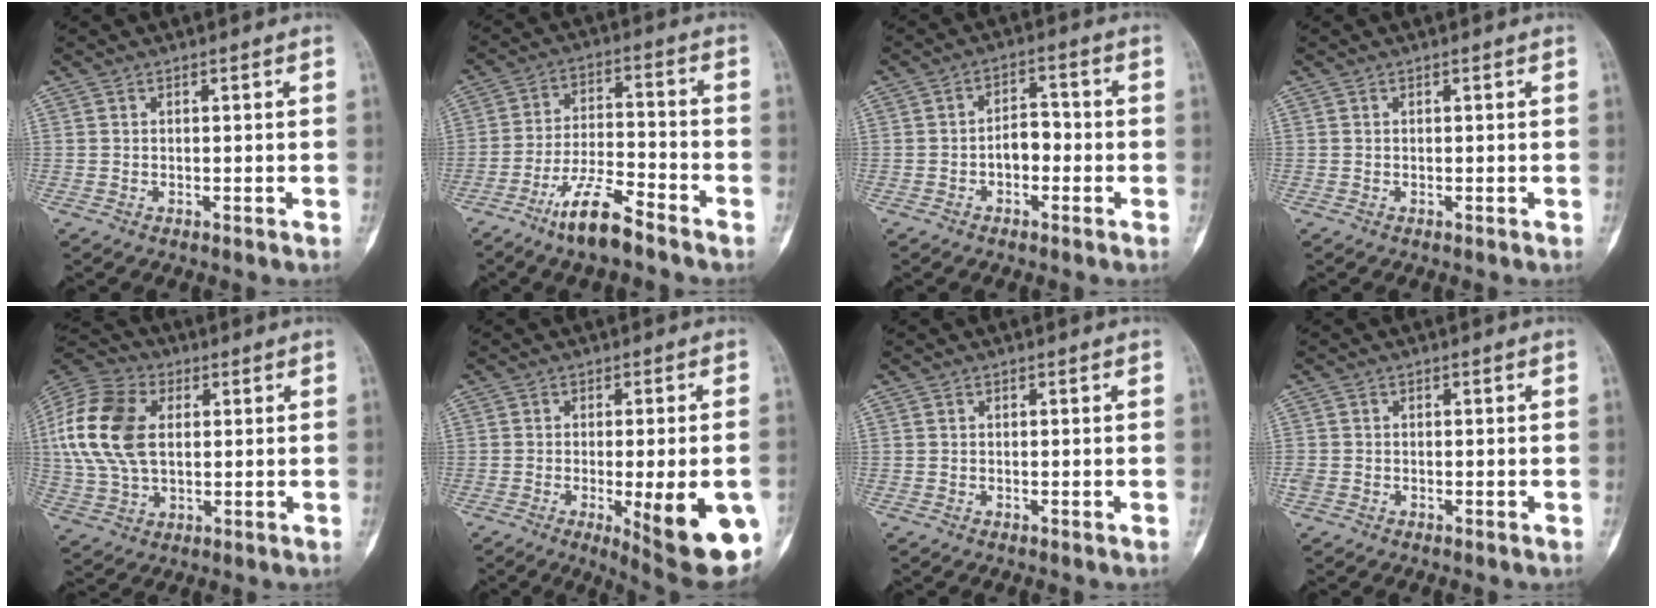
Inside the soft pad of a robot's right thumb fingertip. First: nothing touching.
{"total": 10.5, "force": [-7.4, 2.4, 7.0], "torque": [-0.134, 0.047, -0.137]}
{"total": 4.6, "force": [-1.3, 3.1, 3.2], "torque": [-0.033, 0.024, -0.028]}
{"total": 0.0}
{"total": 17.1, "force": [3.0, 11.1, 12.7], "torque": [-0.260, 0.010, 0.054]}
{"total": 16.9, "force": [-5.3, 4.5, 15.4], "torque": [-0.160, -0.002, -0.051]}
{"total": 0.0}
{"total": 1.4, "force": [-0.4, 1.1, 0.6], "torque": [-0.017, 0.001, -0.009]}